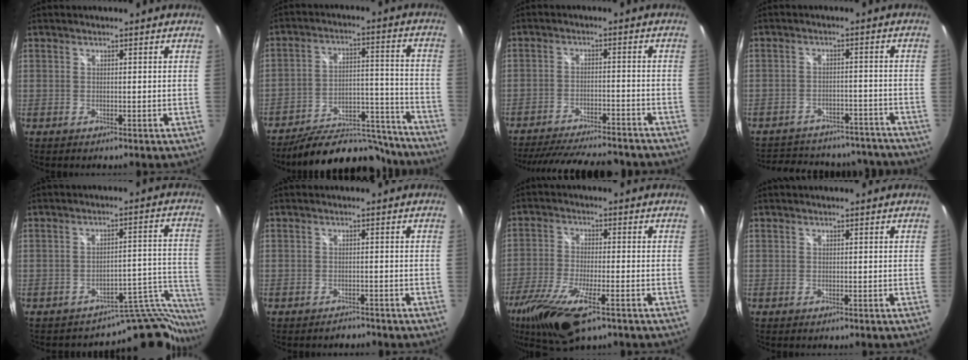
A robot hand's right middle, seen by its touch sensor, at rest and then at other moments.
{"total": 19.5, "force": [-17.4, 6.3, 6.2], "torque": [-0.094, 0.036, -0.220]}
{"total": 21.6, "force": [-18.8, 5.0, 9.4], "torque": [-0.183, -0.012, -0.257]}
{"total": 21.6, "force": [-18.9, 8.0, 6.7], "torque": [-0.140, 0.040, -0.224]}
{"total": 13.6, "force": [-13.2, 3.2, 0.9], "torque": [0.031, 0.063, -0.179]}
{"total": 1.7, "force": [-1.5, 0.7, 0.0], "torque": [0.000, 0.002, -0.020]}
{"total": 14.5, "force": [-8.7, 4.3, 10.7], "torque": [-0.237, -0.049, -0.168]}
{"total": 0.0}